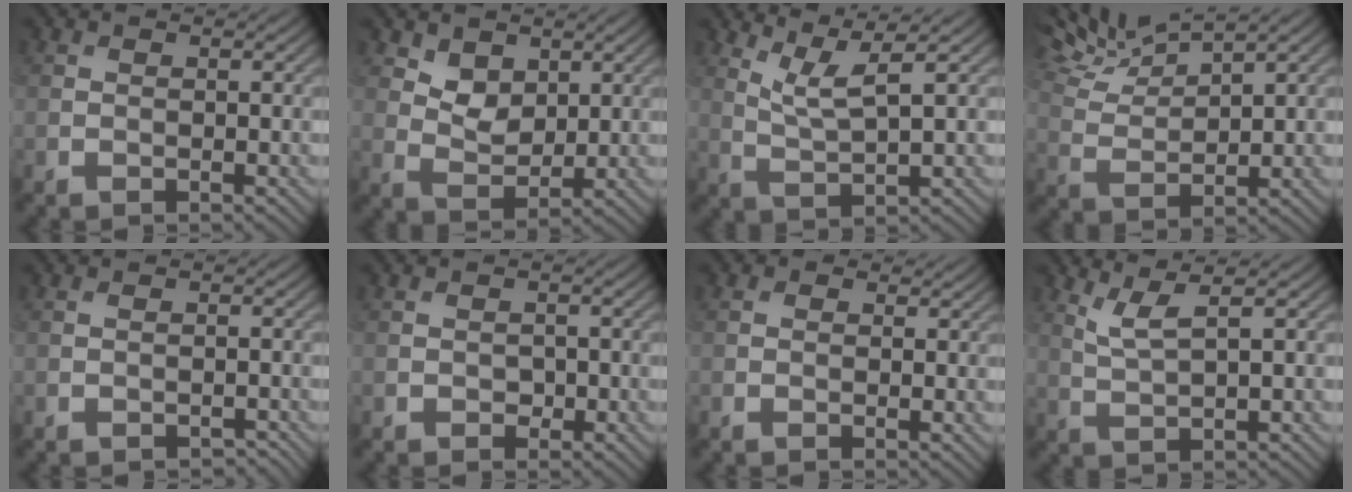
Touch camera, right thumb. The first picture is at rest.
{"total": 4.0, "force": [2.4, 2.6, 1.9], "torque": [-0.043, -0.012, 0.042]}
{"total": 4.6, "force": [2.9, 0.6, 3.5], "torque": [-0.080, 0.000, 0.067]}
{"total": 6.9, "force": [5.9, 1.1, 3.5], "torque": [-0.078, 0.010, 0.111]}
{"total": 0.8, "force": [-0.6, 0.3, 0.5], "torque": [-0.011, -0.003, -0.010]}
{"total": 1.0, "force": [-0.4, 0.8, 0.5], "torque": [-0.002, -0.004, -0.007]}
{"total": 1.4, "force": [0.7, 0.9, 0.9], "torque": [-0.015, 0.000, 0.006]}
{"total": 3.3, "force": [2.0, 0.5, 2.6], "torque": [-0.056, 0.002, 0.050]}